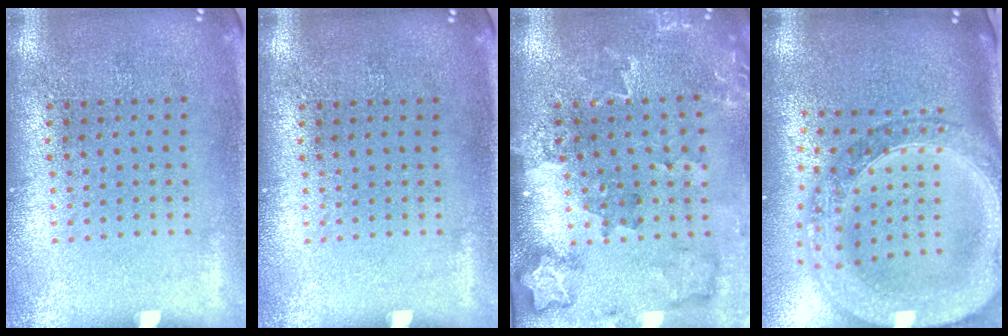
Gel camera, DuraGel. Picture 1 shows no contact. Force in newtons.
{"total": 0.0}
{"total": 1.9, "press": 1.8, "slide": 0.4}
{"total": 2.9, "press": 2.4, "slide": 1.5}